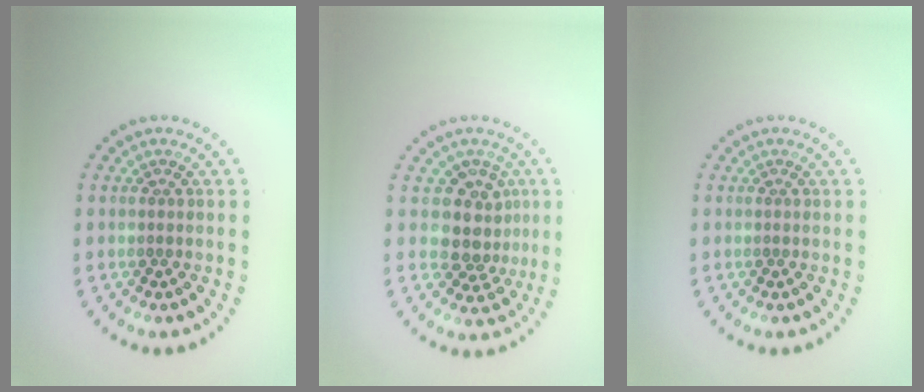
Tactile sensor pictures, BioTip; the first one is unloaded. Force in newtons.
{"total": 3.7, "press": 3.0, "slide": 2.2}
{"total": 0.0}